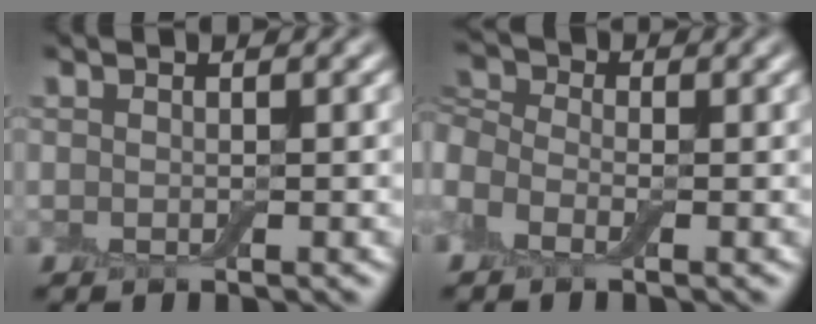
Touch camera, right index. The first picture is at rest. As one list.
[{"total": 3.0, "force": [-0.7, 2.0, 2.1], "torque": [-0.052, 0.005, -0.035]}]